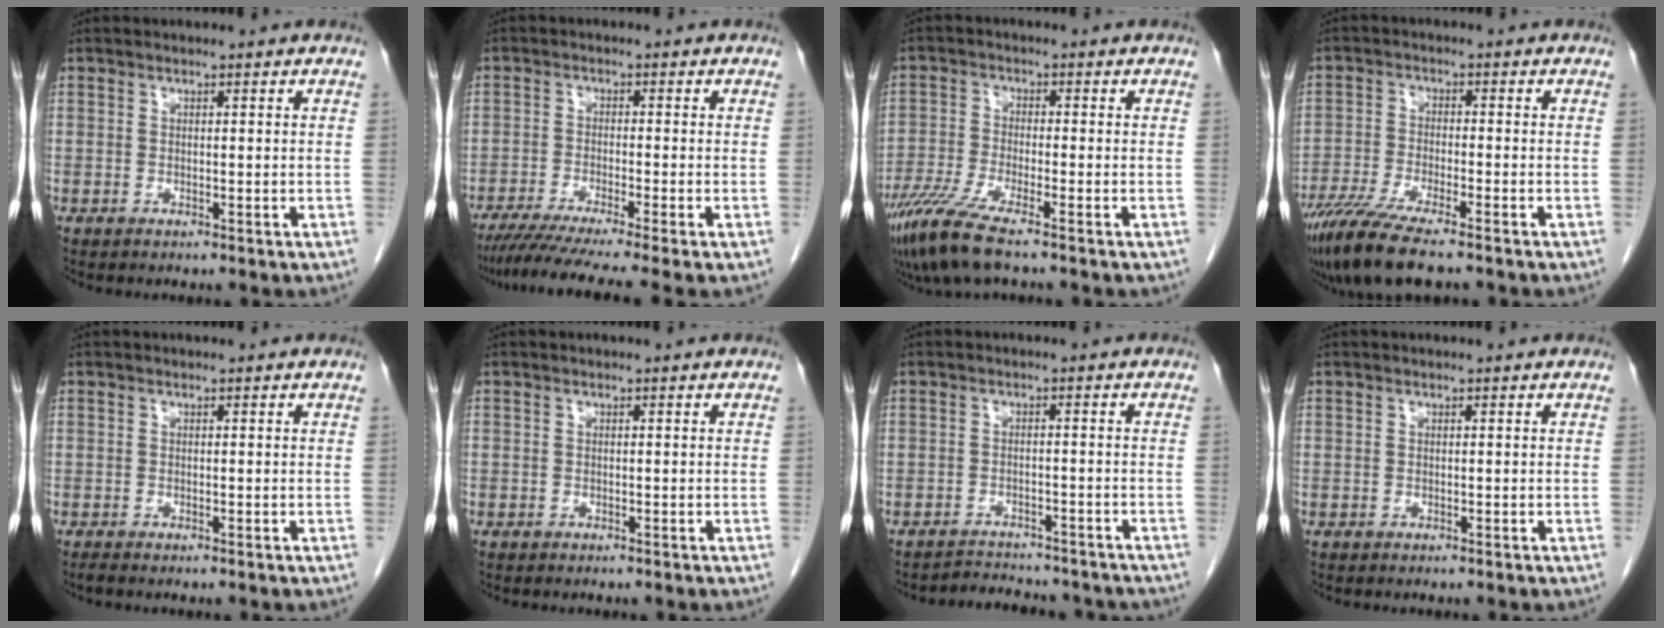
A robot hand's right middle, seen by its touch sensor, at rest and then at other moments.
{"total": 10.1, "force": [-8.1, -1.2, 5.8], "torque": [-0.082, -0.028, -0.127]}
{"total": 7.5, "force": [-5.5, 0.2, 5.2], "torque": [-0.110, -0.023, -0.106]}
{"total": 10.4, "force": [-8.0, 1.1, 6.4], "torque": [-0.113, -0.025, -0.137]}
{"total": 0.6, "force": [-0.5, -0.2, 0.3], "torque": [-0.012, -0.003, -0.010]}
{"total": 0.0}
{"total": 8.5, "force": [-8.0, 2.4, 1.4], "torque": [-0.020, 0.014, -0.095]}
{"total": 0.0}